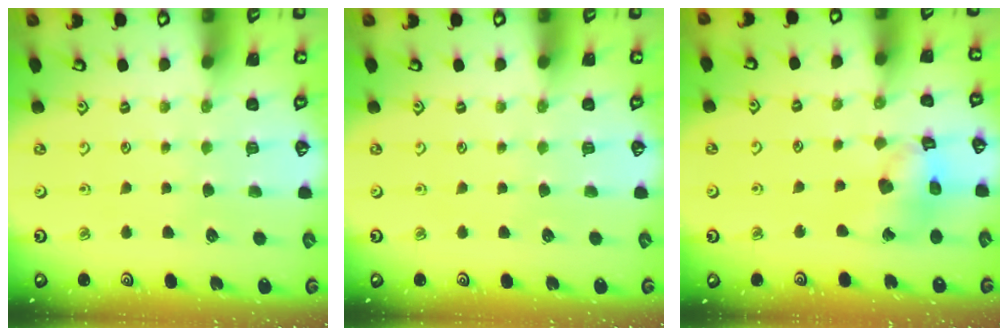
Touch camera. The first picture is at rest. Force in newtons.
{"total": 0.0}
{"total": 12.5, "press": 12.4, "slide": 1.6}